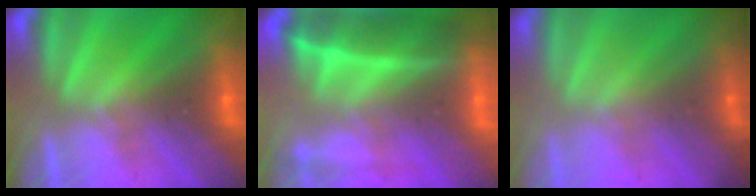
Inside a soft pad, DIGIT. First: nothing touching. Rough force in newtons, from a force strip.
{"total": 5.6}
{"total": 1.1}